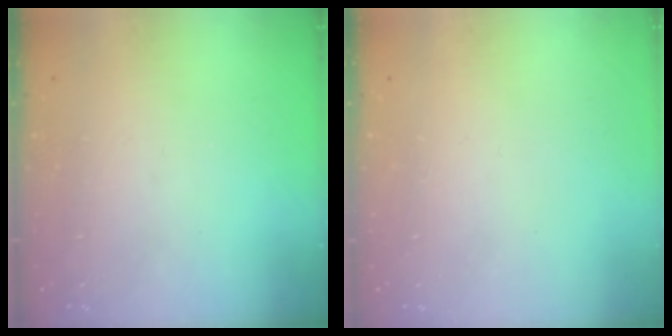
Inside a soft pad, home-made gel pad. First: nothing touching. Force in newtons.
{"total": 0.0}